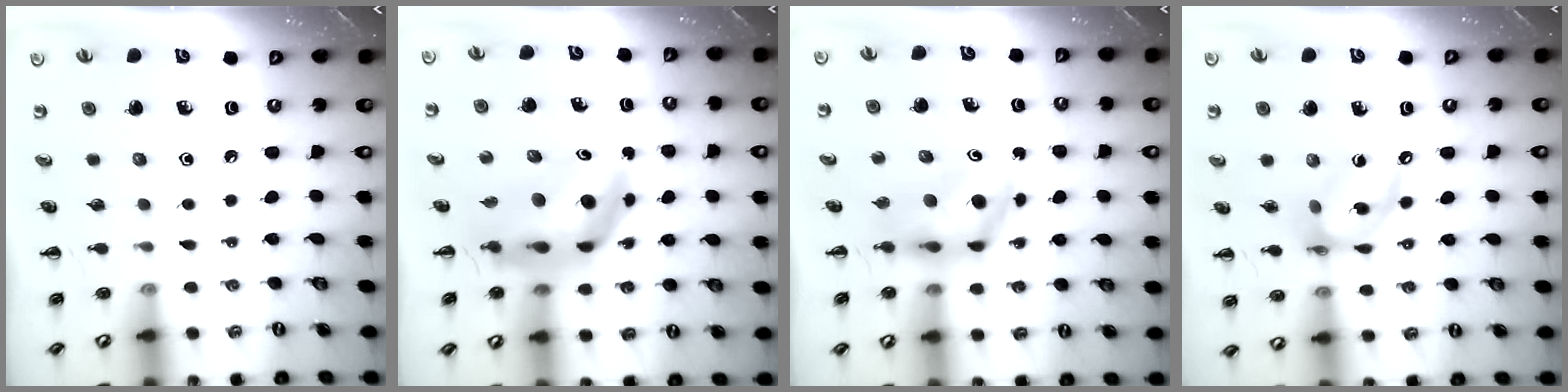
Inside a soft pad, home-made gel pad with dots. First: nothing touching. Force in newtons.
{"total": 10.2, "press": 9.8, "slide": 2.8}
{"total": 5.6, "press": 5.6, "slide": 0.8}
{"total": 12.1, "press": 11.7, "slide": 3.0}